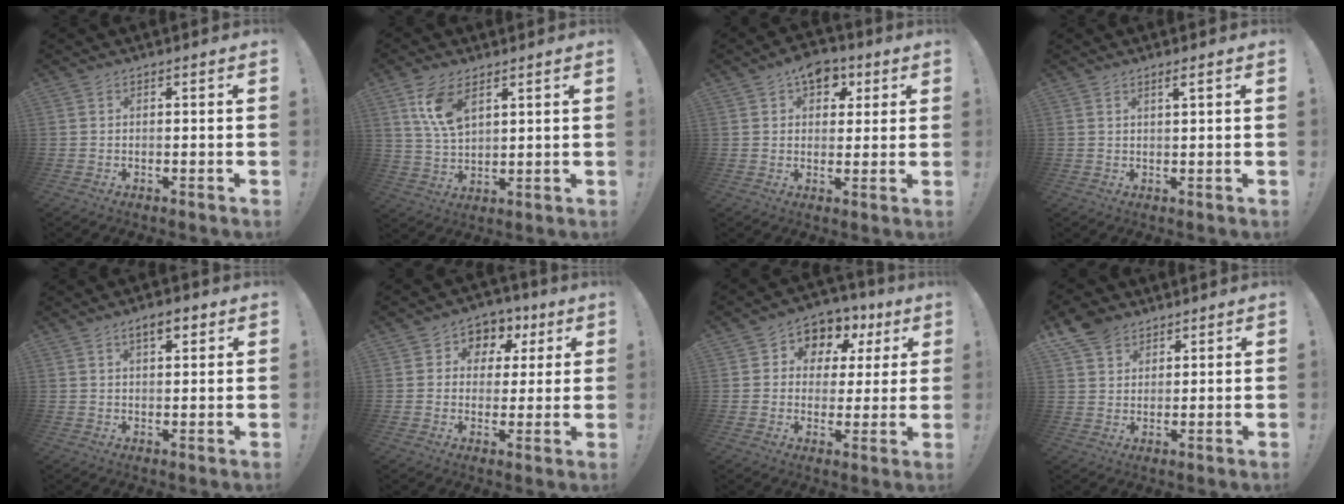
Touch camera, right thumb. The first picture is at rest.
{"total": 9.9, "force": [5.2, 5.1, 6.7], "torque": [-0.127, -0.014, 0.097]}
{"total": 8.9, "force": [4.4, 6.3, 4.5], "torque": [-0.052, -0.015, 0.079]}
{"total": 2.0, "force": [1.1, -0.2, 1.6], "torque": [-0.035, -0.001, 0.018]}
{"total": 5.0, "force": [2.9, 2.1, 3.6], "torque": [-0.052, -0.010, 0.047]}
{"total": 6.9, "force": [1.3, 6.5, 1.8], "torque": [-0.014, -0.008, 0.026]}
{"total": 7.3, "force": [2.5, 6.4, 2.3], "torque": [-0.029, -0.024, 0.050]}
{"total": 7.8, "force": [5.6, 5.0, 2.1], "torque": [-0.042, -0.032, 0.112]}